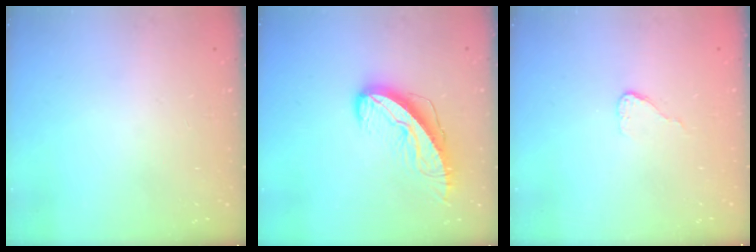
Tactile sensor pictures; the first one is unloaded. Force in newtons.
{"total": 9.6, "press": 9.5, "slide": 1.2}
{"total": 4.4, "press": 4.4, "slide": 0.3}